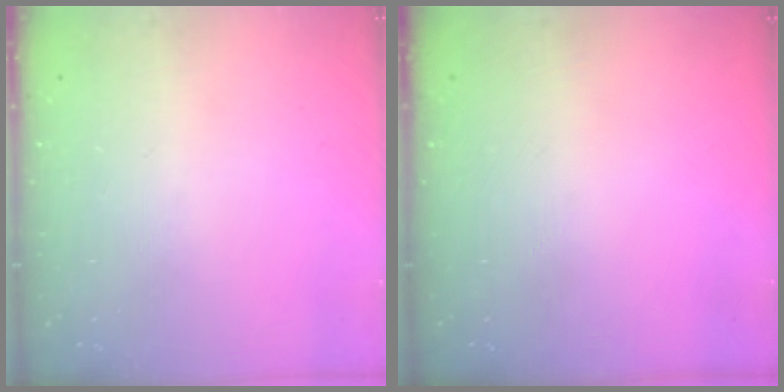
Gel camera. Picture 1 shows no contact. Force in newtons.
{"total": 0.0}